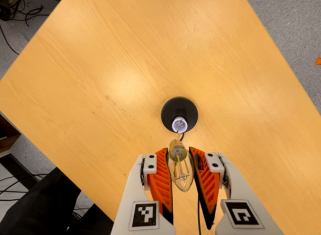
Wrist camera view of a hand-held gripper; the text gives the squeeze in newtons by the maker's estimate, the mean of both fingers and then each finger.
{"total": 22.8, "left": 24.7, "right": 21.0}